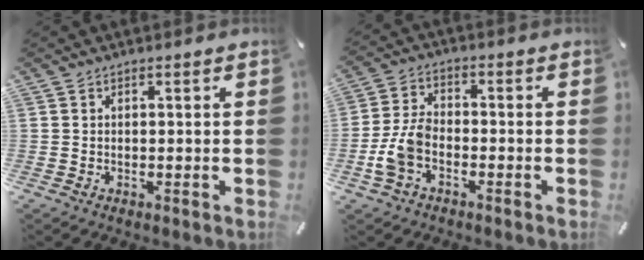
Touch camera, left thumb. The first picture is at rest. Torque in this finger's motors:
{"motor_torque": [2.48, 2.53, 1.29, -0.64, 0.60]}